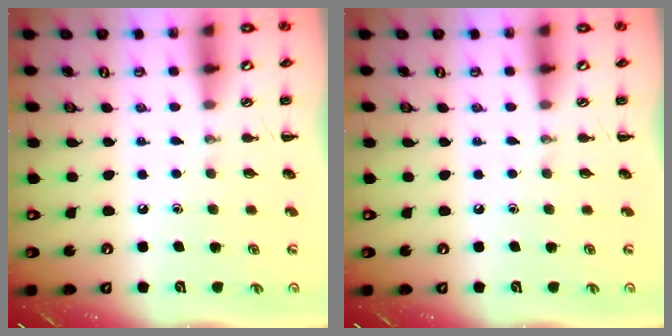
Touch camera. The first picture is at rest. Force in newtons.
{"total": 0.0}